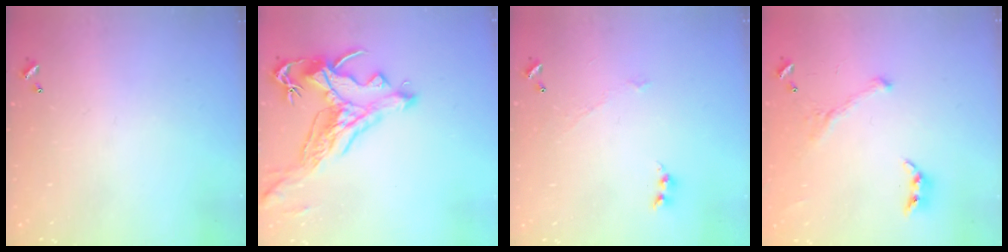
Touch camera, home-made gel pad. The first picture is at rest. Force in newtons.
{"total": 2.2, "press": 1.7, "slide": 1.3}
{"total": 1.9, "press": 1.8, "slide": 0.4}
{"total": 2.0, "press": 2.0, "slide": 0.4}